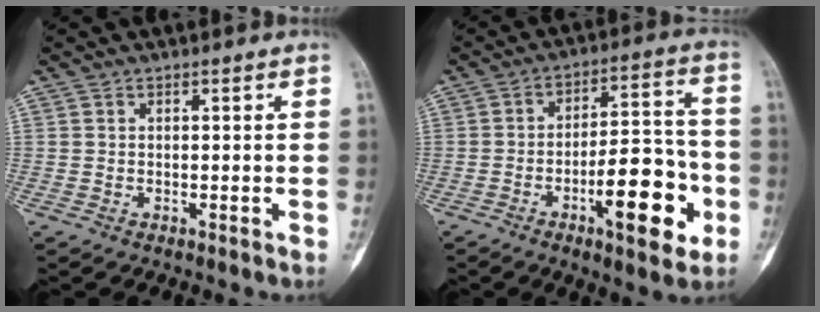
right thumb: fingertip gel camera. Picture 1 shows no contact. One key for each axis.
{"total": 15.6, "fx": -5.7, "fy": 5.6, "fz": 13.4, "tx": -0.172, "ty": 0.034, "tz": -0.082}